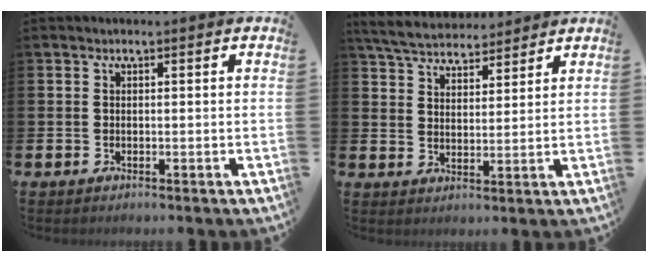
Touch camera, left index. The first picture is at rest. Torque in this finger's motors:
{"motor_torque": [-0.31, -0.38, 0.02, -0.05]}